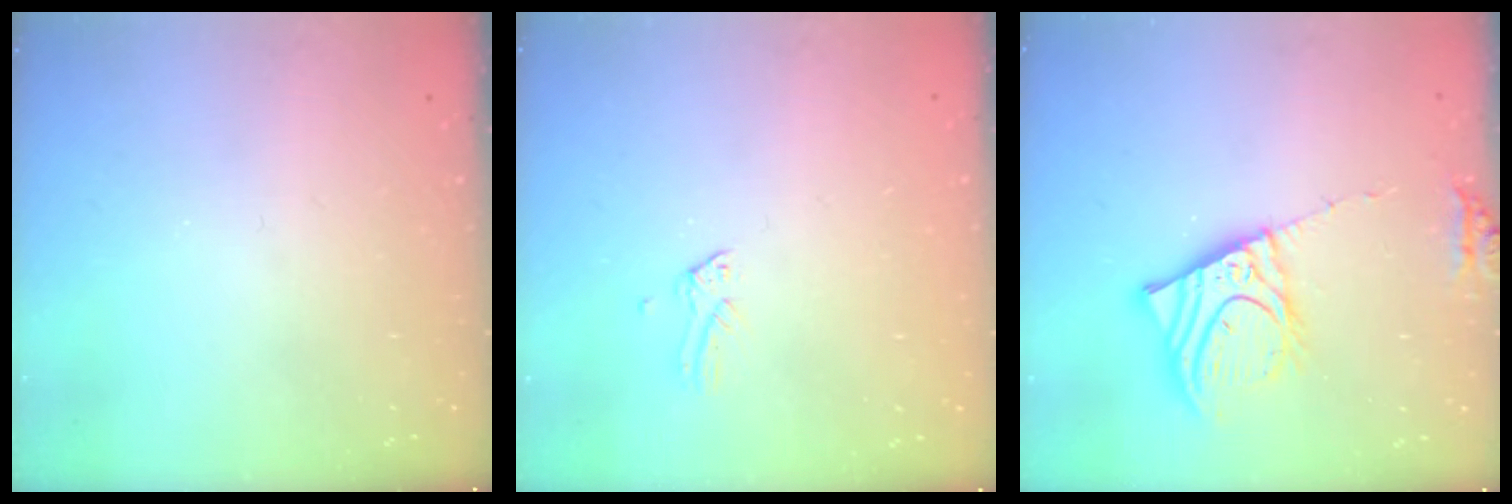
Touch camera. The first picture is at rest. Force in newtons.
{"total": 0.0}
{"total": 13.6, "press": 13.3, "slide": 2.7}